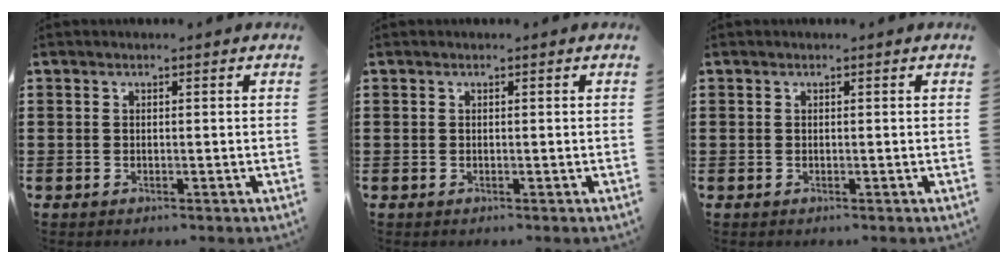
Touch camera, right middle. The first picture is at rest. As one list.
[{"total": 0.0}, {"total": 0.0}]